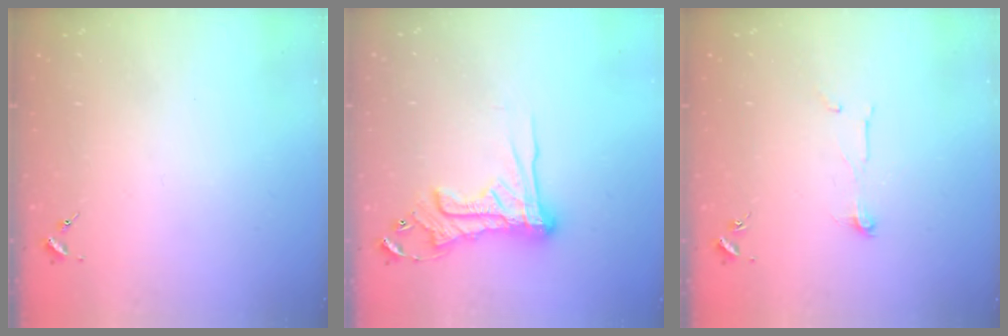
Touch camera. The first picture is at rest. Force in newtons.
{"total": 16.6, "press": 16.5, "slide": 1.7}
{"total": 5.5, "press": 5.4, "slide": 0.4}